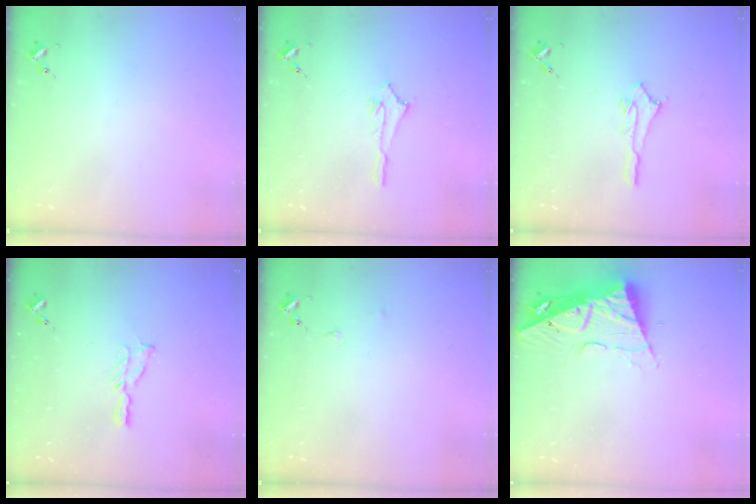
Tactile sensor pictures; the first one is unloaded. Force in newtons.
{"total": 2.6, "press": 2.6, "slide": 0.3}
{"total": 3.7, "press": 3.7, "slide": 0.2}
{"total": 4.4, "press": 4.3, "slide": 0.4}
{"total": 0.0}
{"total": 11.3, "press": 11.3, "slide": 1.3}